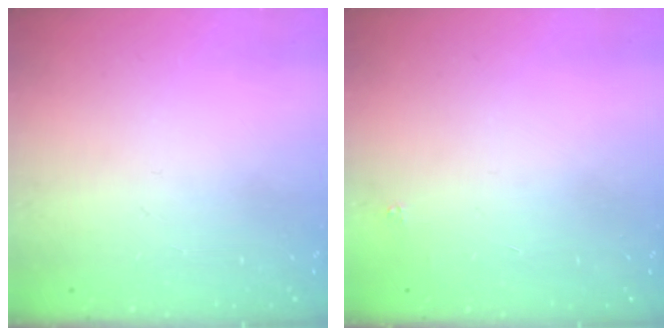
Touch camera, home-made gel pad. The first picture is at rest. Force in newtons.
{"total": 1.8, "press": 1.7, "slide": 0.1}